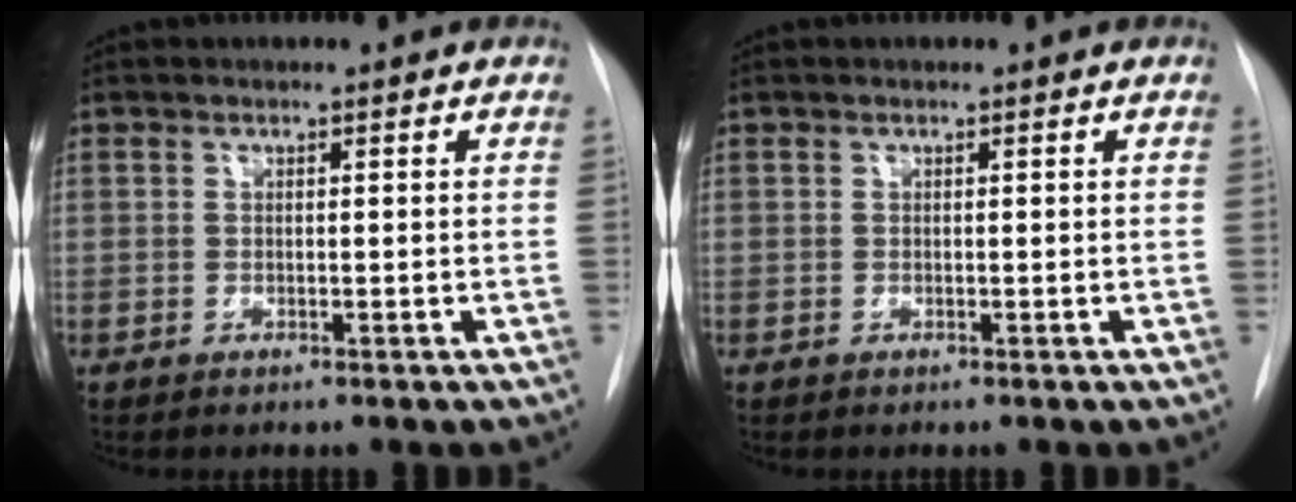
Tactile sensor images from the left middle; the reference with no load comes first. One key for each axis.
{"total": 0.0}